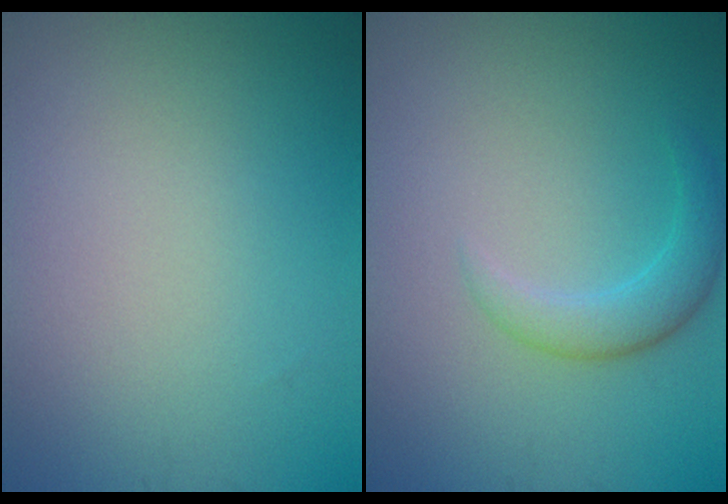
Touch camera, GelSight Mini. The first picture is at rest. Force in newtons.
{"total": 2.5, "press": 2.5, "slide": 0.1}